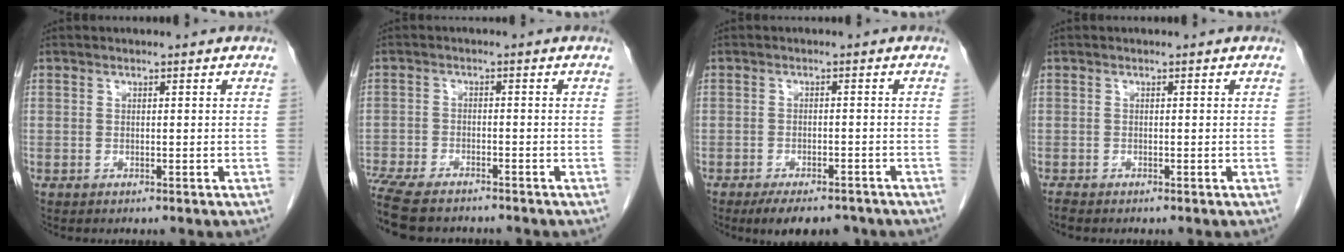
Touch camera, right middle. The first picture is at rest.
{"total": 13.0, "force": [-10.7, 4.0, 6.1], "torque": [-0.150, -0.019, -0.166]}
{"total": 7.5, "force": [-6.0, 2.7, 3.6], "torque": [-0.049, -0.004, -0.085]}
{"total": 0.6, "force": [-0.6, 0.0, 0.2], "torque": [-0.011, -0.003, -0.013]}